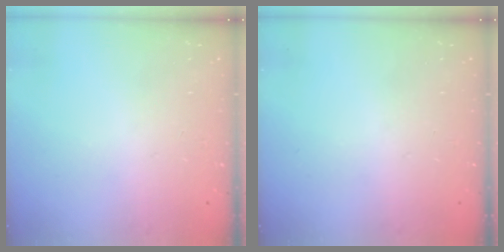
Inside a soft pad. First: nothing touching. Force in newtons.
{"total": 0.0}